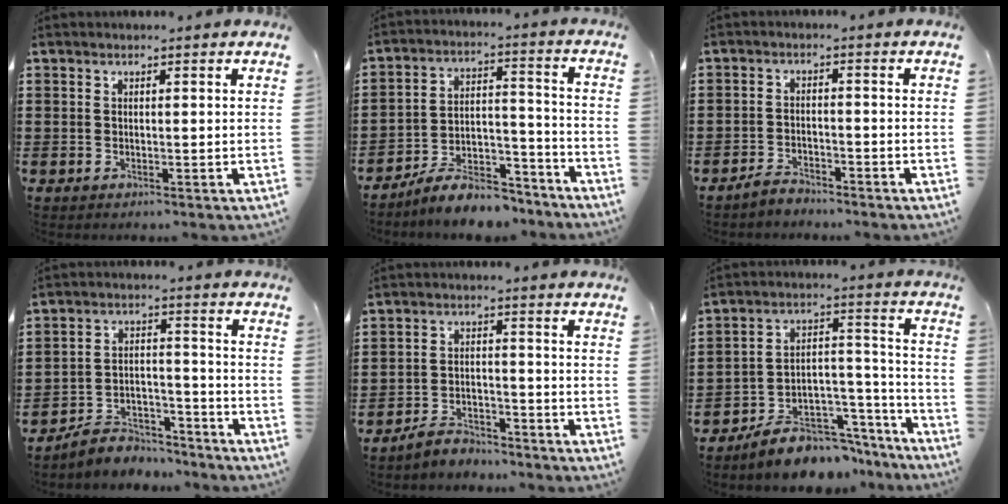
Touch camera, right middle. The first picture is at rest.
{"total": 8.3, "force": [-7.5, 2.1, 2.8], "torque": [-0.046, 0.027, -0.141]}
{"total": 2.5, "force": [-2.5, 0.5, 0.3], "torque": [-0.012, 0.004, -0.051]}
{"total": 6.0, "force": [-5.8, 1.5, 0.5], "torque": [-0.015, 0.014, -0.119]}
{"total": 3.9, "force": [-3.8, 0.7, 0.2], "torque": [-0.008, 0.007, -0.078]}
{"total": 8.4, "force": [-7.5, 3.2, 2.2], "torque": [-0.031, 0.029, -0.138]}